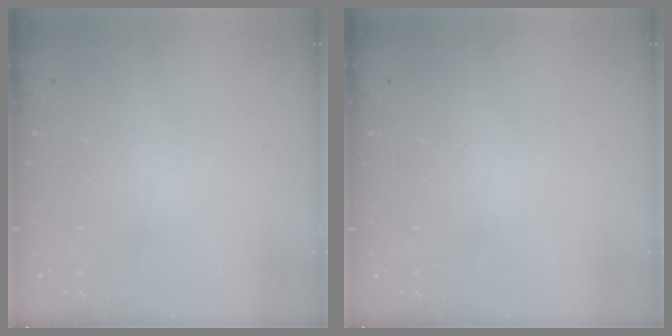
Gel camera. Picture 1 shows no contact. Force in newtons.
{"total": 0.0}